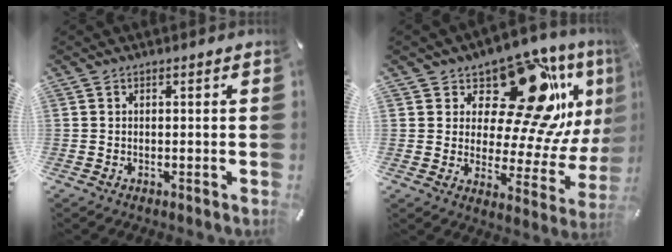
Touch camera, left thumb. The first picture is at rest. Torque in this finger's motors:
{"motor_torque": [2.45, 2.30, 1.55, -1.22, 0.12]}